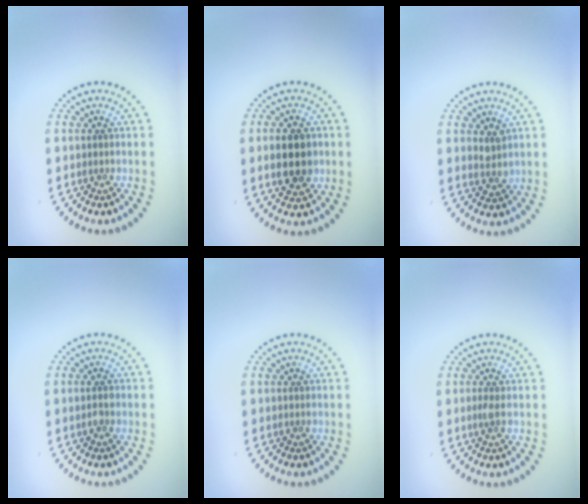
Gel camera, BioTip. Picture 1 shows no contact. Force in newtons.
{"total": 4.6, "press": 4.6, "slide": 0.2}
{"total": 1.5, "press": 1.3, "slide": 0.7}
{"total": 1.0, "press": 1.0, "slide": 0.2}
{"total": 0.0}
{"total": 0.8, "press": 0.6, "slide": 0.5}